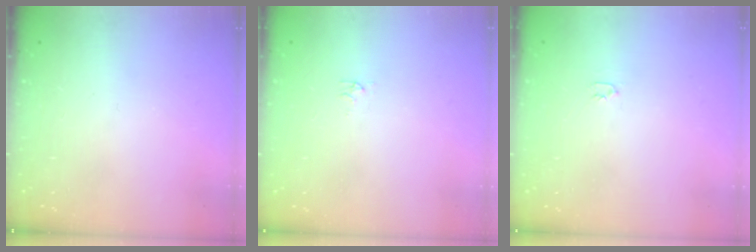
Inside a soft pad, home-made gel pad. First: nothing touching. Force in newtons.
{"total": 2.9, "press": 2.9, "slide": 0.5}
{"total": 2.0, "press": 2.0, "slide": 0.3}